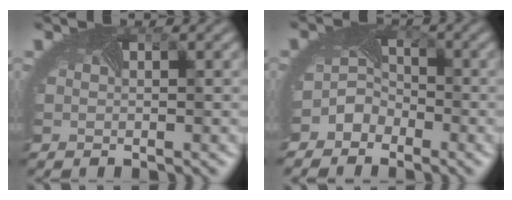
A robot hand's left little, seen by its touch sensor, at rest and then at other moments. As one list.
[{"total": 2.7, "force": [-2.0, 1.7, 0.3], "torque": [-0.005, -0.001, -0.045]}]